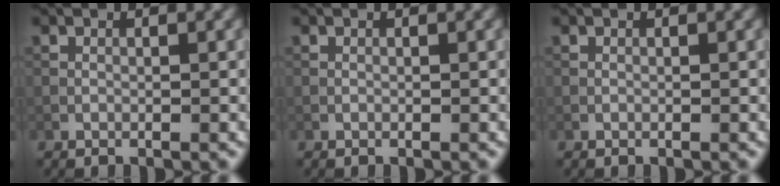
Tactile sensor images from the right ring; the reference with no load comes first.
{"total": 0.0}
{"total": 0.0}